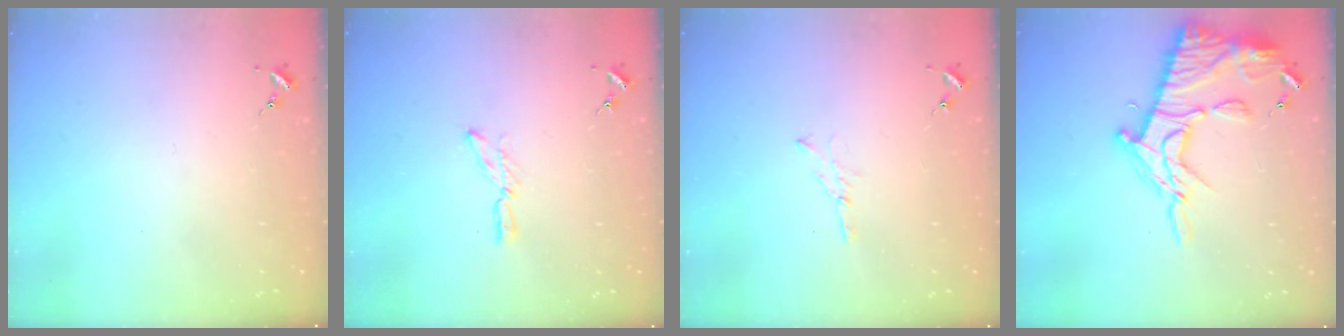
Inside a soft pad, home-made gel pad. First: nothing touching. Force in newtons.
{"total": 6.8, "press": 6.8, "slide": 0.2}
{"total": 2.8, "press": 2.8, "slide": 0.3}
{"total": 19.3, "press": 19.3, "slide": 1.3}